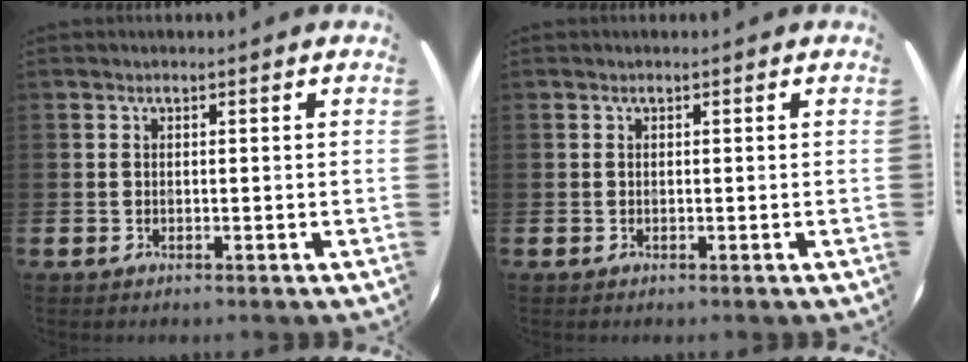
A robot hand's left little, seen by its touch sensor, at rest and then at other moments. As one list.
[{"total": 0.0}]